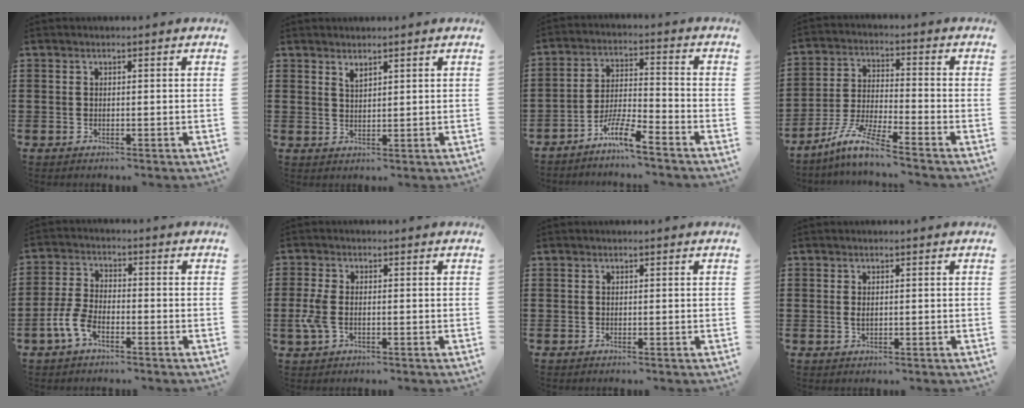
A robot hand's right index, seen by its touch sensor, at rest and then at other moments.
{"total": 1.6, "force": [1.5, 0.4, 0.4], "torque": [-0.011, 0.002, 0.027]}
{"total": 7.1, "force": [-5.6, 0.5, 4.3], "torque": [-0.091, 0.001, -0.109]}
{"total": 7.8, "force": [-6.3, 0.0, 4.6], "torque": [-0.114, -0.017, -0.132]}
{"total": 5.1, "force": [-2.8, 2.3, 3.5], "torque": [-0.094, 0.001, -0.062]}
{"total": 4.1, "force": [-0.8, 2.1, 3.4], "torque": [-0.097, -0.011, -0.024]}
{"total": 0.0}
{"total": 1.0, "force": [0.2, 0.5, 0.9], "torque": [-0.021, 0.001, 0.003]}